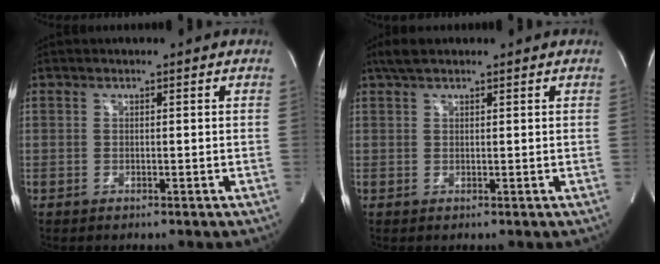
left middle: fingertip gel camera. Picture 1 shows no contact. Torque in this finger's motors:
{"motor_torque": [0.11, -0.03, -0.13, -0.02]}